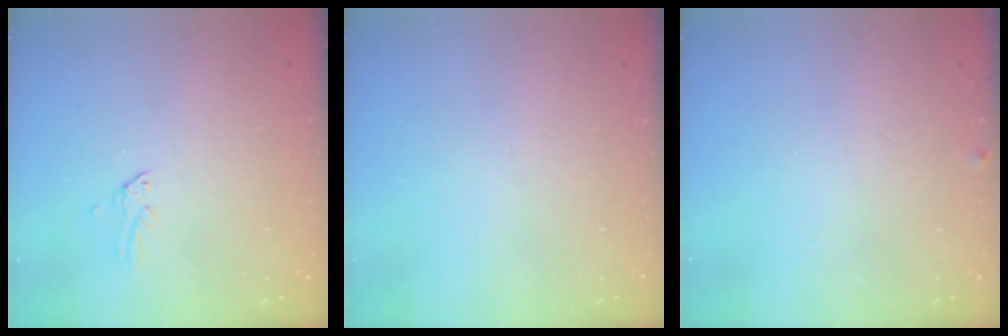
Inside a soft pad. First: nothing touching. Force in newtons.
{"total": 0.0}
{"total": 3.2, "press": 3.2, "slide": 0.4}